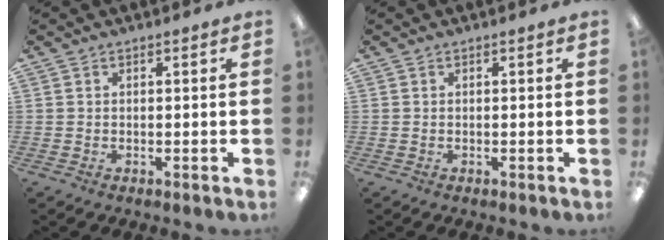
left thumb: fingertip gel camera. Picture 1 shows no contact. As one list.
[{"total": 0.0}]